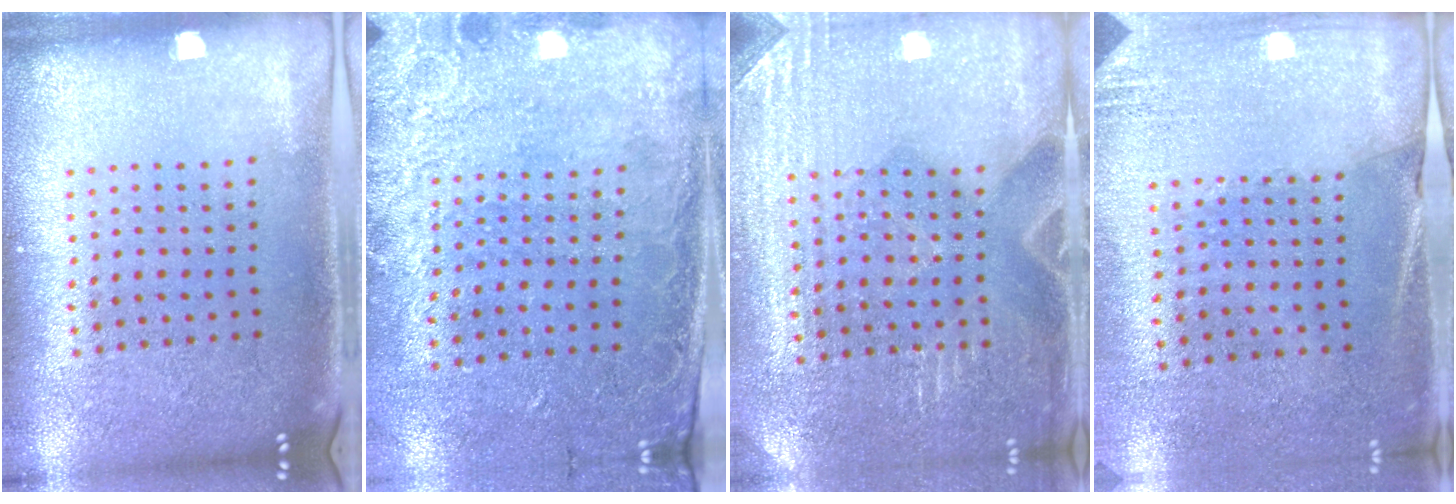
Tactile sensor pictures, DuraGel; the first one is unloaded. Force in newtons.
{"total": 2.6, "press": 1.9, "slide": 1.8}
{"total": 3.0, "press": 3.0, "slide": 0.2}
{"total": 2.6, "press": 2.3, "slide": 1.1}